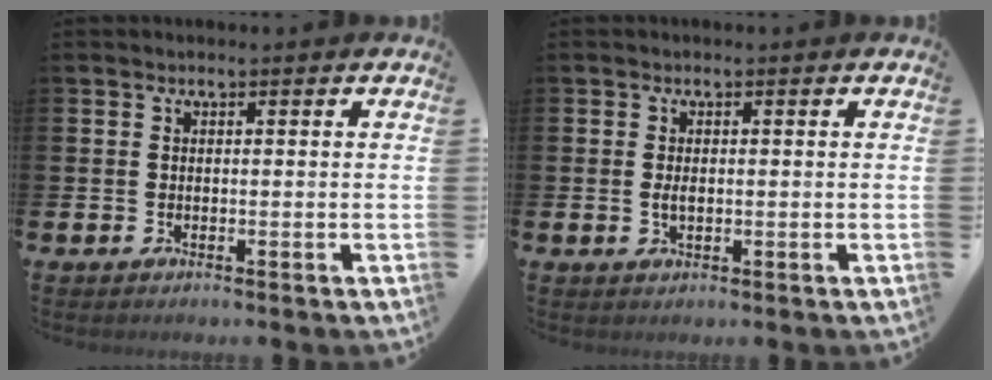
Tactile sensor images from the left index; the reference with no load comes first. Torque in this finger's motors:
{"motor_torque": [0.58, -0.04, 0.02, 0.07]}